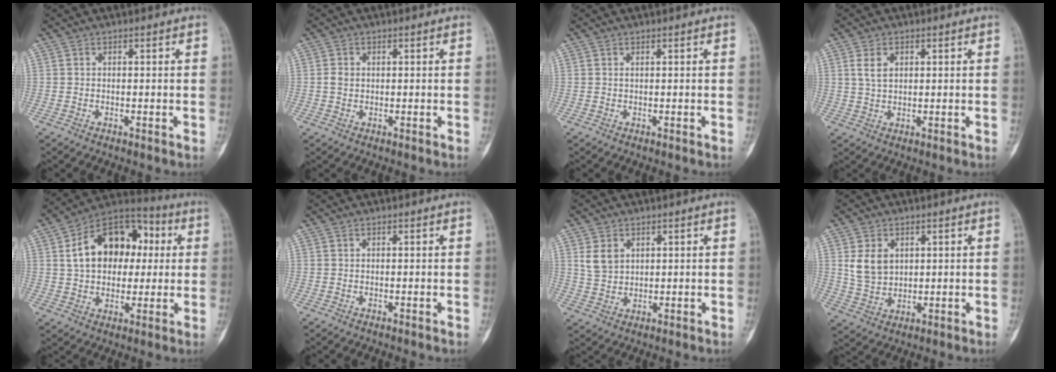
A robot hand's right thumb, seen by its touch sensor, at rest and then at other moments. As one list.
[{"total": 1.7, "force": [0.1, 1.4, 1.0], "torque": [-0.018, 0.002, 0.004]}, {"total": 0.0}, {"total": 3.9, "force": [1.4, 2.5, 2.8], "torque": [-0.049, -0.001, 0.031]}, {"total": 18.1, "force": [3.4, 12.3, 12.9], "torque": [-0.169, 0.024, 0.050]}, {"total": 0.0}, {"total": 4.6, "force": [1.8, 3.4, 2.4], "torque": [-0.036, -0.008, 0.043]}, {"total": 6.6, "force": [2.0, 5.0, 3.9], "torque": [-0.055, -0.011, 0.048]}]